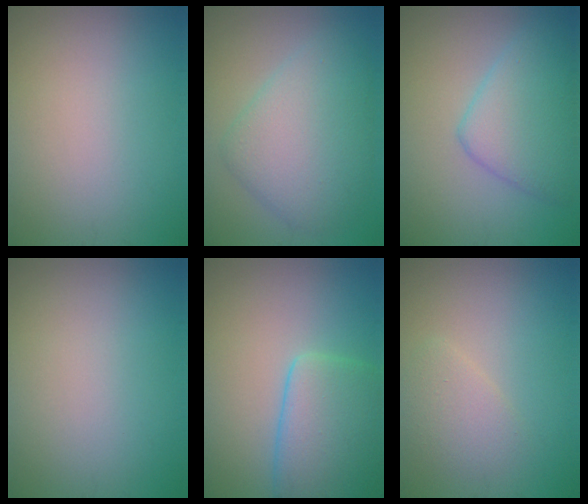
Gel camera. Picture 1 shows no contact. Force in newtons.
{"total": 6.3, "press": 6.3, "slide": 0.1}
{"total": 5.3, "press": 5.3, "slide": 0.2}
{"total": 0.0}
{"total": 5.9, "press": 5.9, "slide": 0.5}
{"total": 1.9, "press": 1.9, "slide": 0.1}